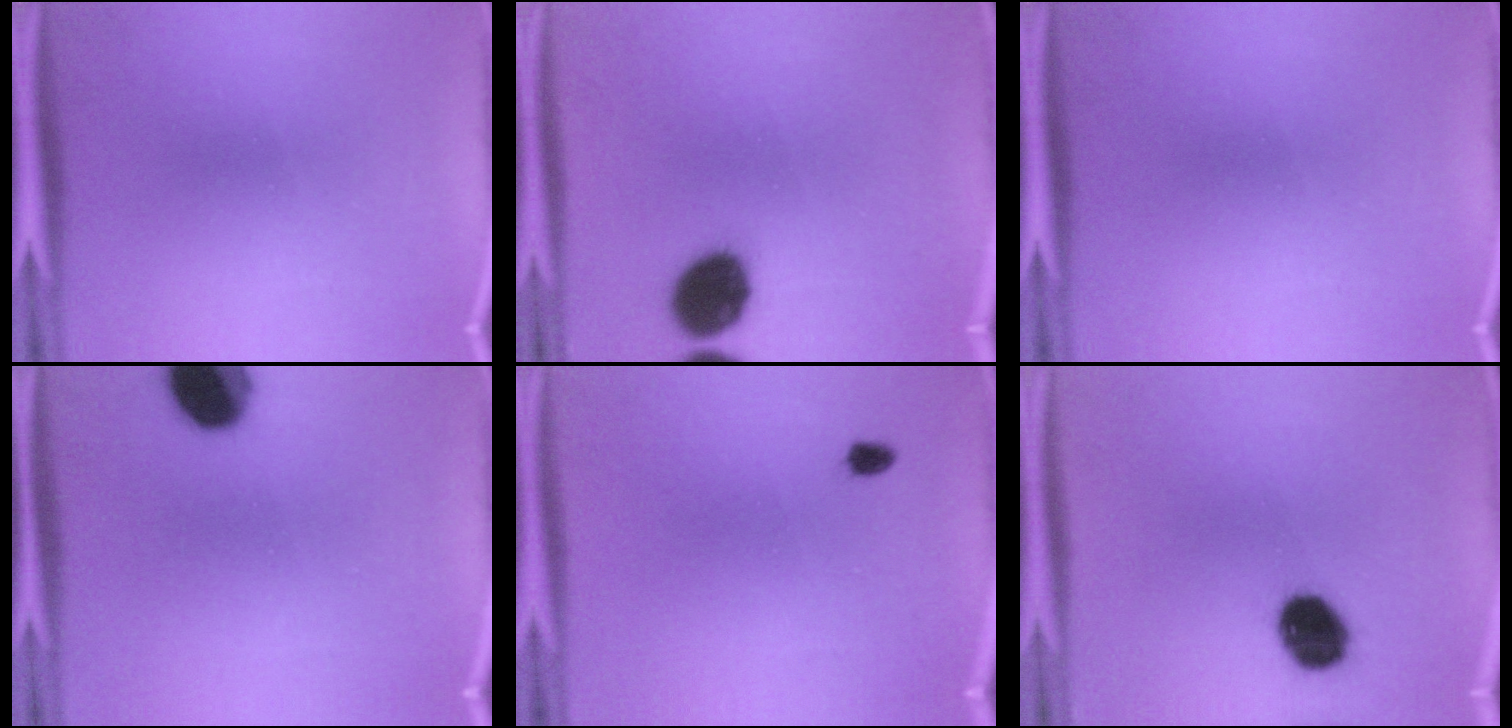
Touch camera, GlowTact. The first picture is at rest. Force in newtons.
{"total": 12.1}
{"total": 0.0}
{"total": 12.5}
{"total": 1.2}
{"total": 10.8}